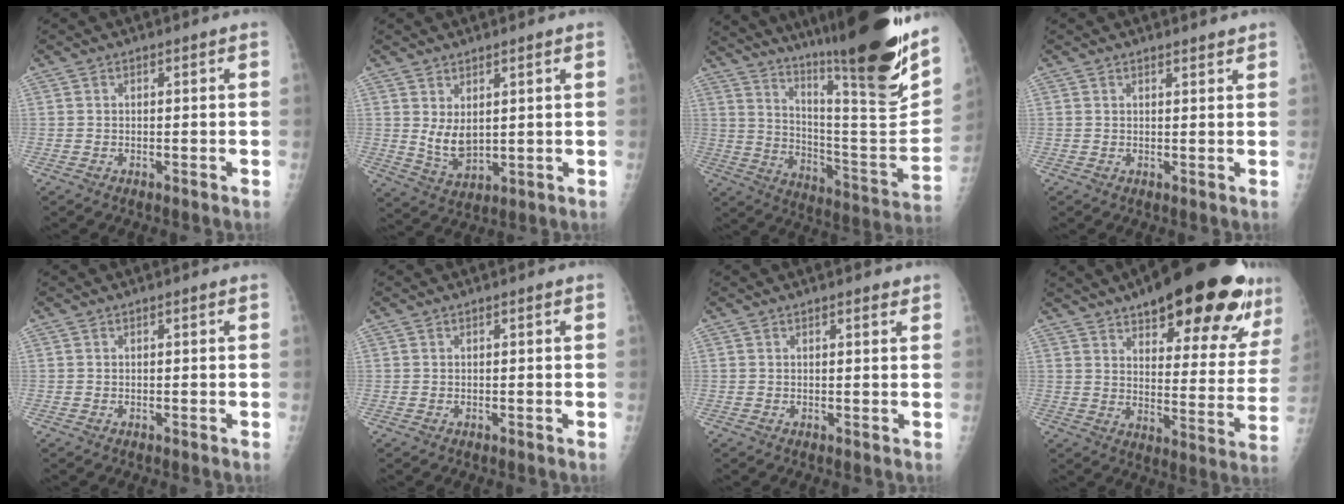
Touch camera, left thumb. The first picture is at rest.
{"total": 6.0, "force": [2.0, 3.2, 4.6], "torque": [-0.072, -0.026, 0.048]}
{"total": 31.8, "force": [22.9, 3.7, 21.8], "torque": [-0.321, -0.128, 0.340]}
{"total": 1.5, "force": [1.4, 0.3, 0.5], "torque": [-0.003, -0.009, 0.020]}
{"total": 0.0}
{"total": 0.0}
{"total": 1.6, "force": [1.2, 0.5, 1.0], "torque": [-0.011, -0.006, 0.014]}
{"total": 29.1, "force": [18.3, 9.2, 20.7], "torque": [-0.257, -0.050, 0.250]}